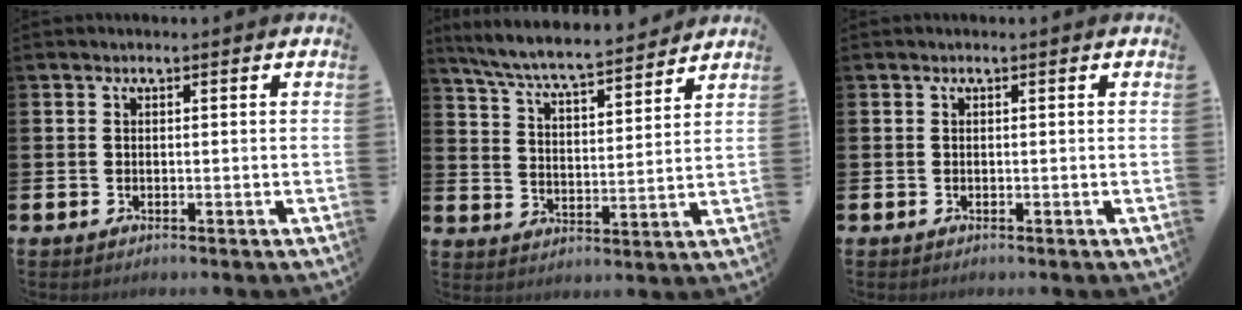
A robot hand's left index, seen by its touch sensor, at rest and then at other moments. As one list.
[{"total": 7.2, "force": [6.8, 0.5, 2.2], "torque": [-0.076, -0.047, 0.118]}, {"total": 0.0}]